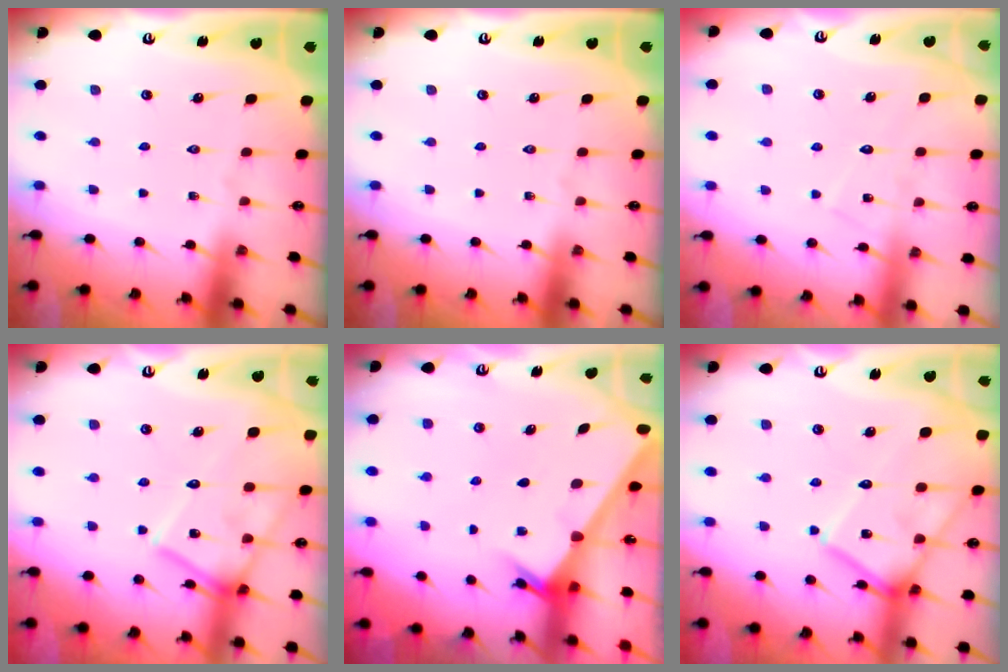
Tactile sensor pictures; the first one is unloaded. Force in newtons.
{"total": 0.0}
{"total": 7.2, "press": 7.1, "slide": 0.4}
{"total": 15.1, "press": 15.0, "slide": 1.2}
{"total": 2.2, "press": 2.2, "slide": 0.2}
{"total": 16.1, "press": 16.0, "slide": 1.4}